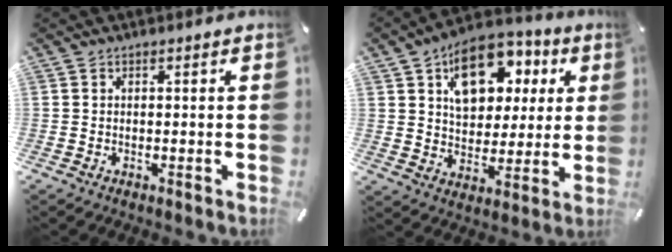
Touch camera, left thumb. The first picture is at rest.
{"total": 14.8, "force": [6.9, 10.5, 7.8], "torque": [-0.121, -0.029, 0.128]}